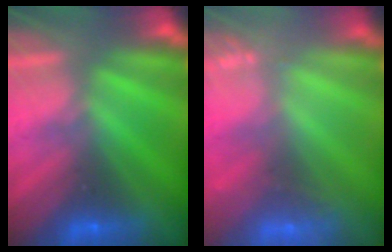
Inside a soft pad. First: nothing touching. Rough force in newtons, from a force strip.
{"total": 2.5}